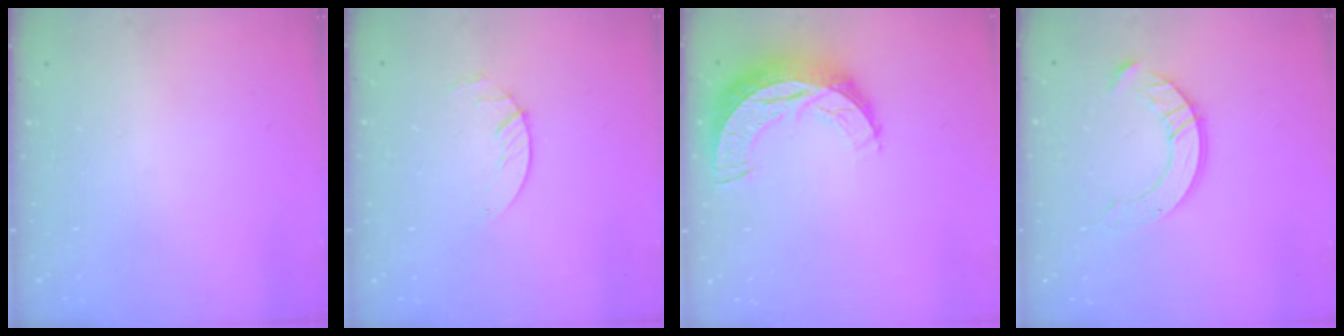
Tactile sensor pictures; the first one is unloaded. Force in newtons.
{"total": 1.7, "press": 1.6, "slide": 0.2}
{"total": 11.1, "press": 11.1, "slide": 0.7}
{"total": 10.5, "press": 10.5, "slide": 0.9}